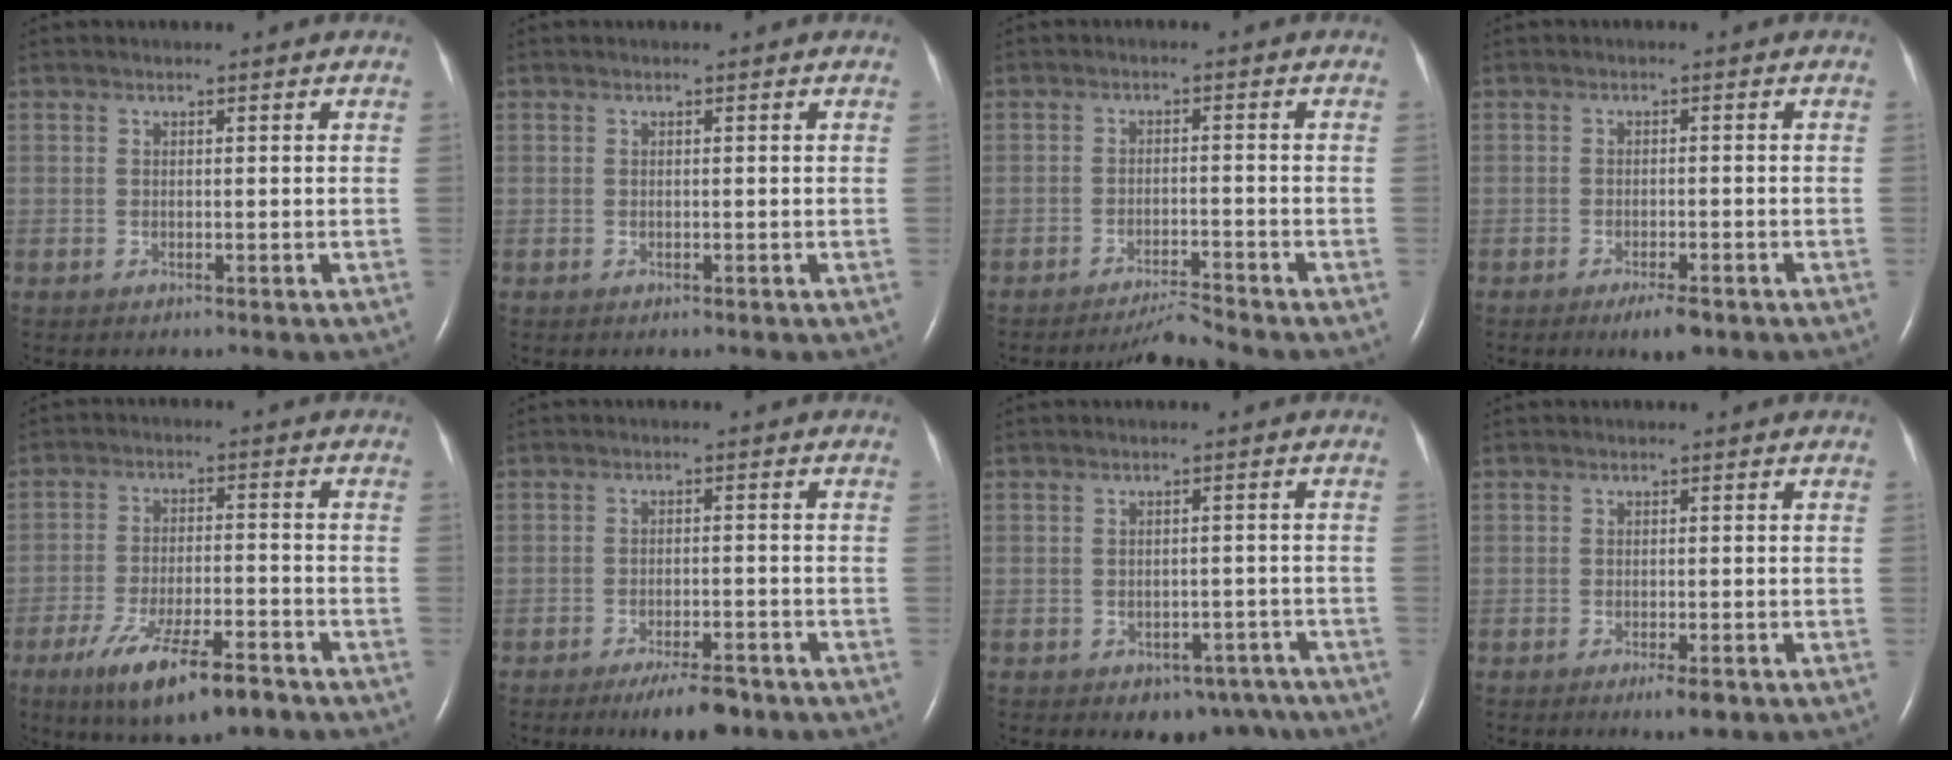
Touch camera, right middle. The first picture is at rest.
{"total": 0.0}
{"total": 3.5, "force": [-3.3, -1.3, 0.3], "torque": [-0.007, -0.016, -0.057]}
{"total": 3.6, "force": [-2.4, 0.8, 2.6], "torque": [-0.044, -0.004, -0.034]}
{"total": 11.9, "force": [-7.7, 2.7, 8.8], "torque": [-0.158, -0.019, -0.122]}
{"total": 6.0, "force": [-4.4, 1.5, 3.9], "torque": [-0.062, -0.005, -0.065]}
{"total": 5.9, "force": [-4.1, 3.6, 2.0], "torque": [-0.012, 0.016, -0.048]}
{"total": 2.4, "force": [-1.4, 0.4, 1.9], "torque": [-0.028, -0.003, -0.018]}